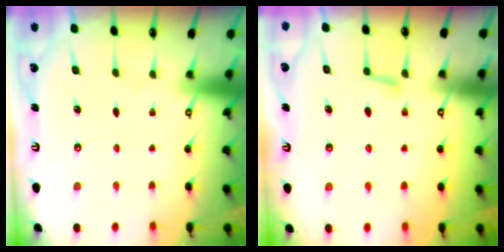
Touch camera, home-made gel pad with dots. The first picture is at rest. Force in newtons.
{"total": 5.9, "press": 5.9, "slide": 0.7}